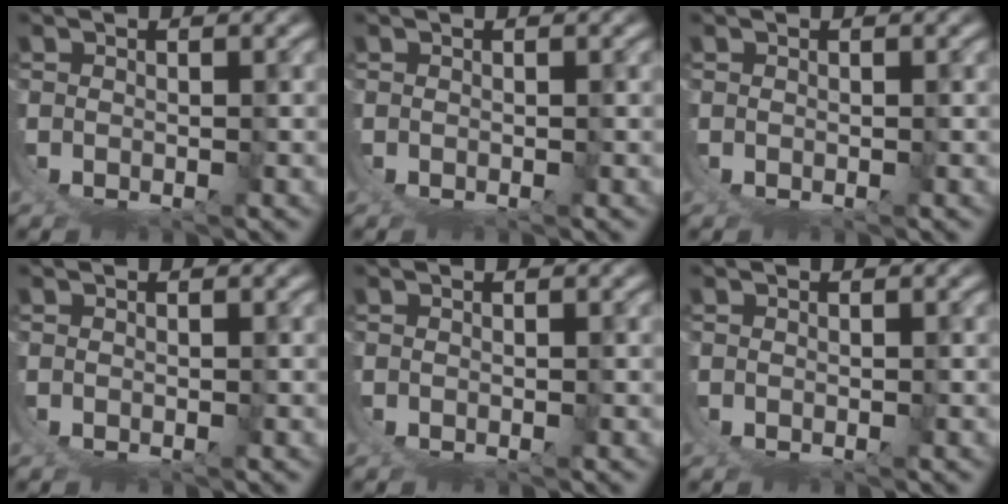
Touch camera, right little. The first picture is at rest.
{"total": 0.0}
{"total": 0.0}
{"total": 0.0}
{"total": 0.0}
{"total": 0.0}